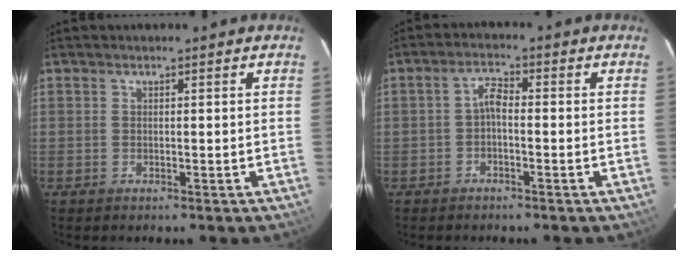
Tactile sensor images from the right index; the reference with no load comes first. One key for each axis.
{"total": 2.4, "fx": -1.1, "fy": 1.0, "fz": 1.9, "tx": -0.040, "ty": 0.010, "tz": -0.023}